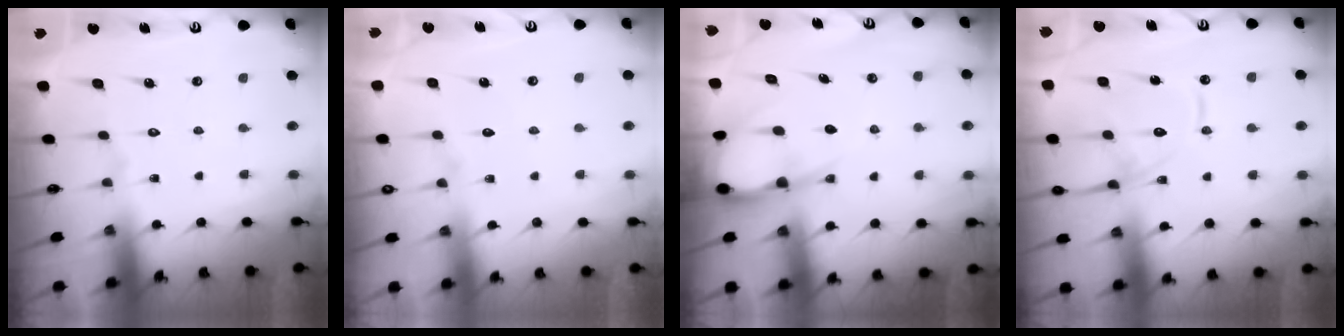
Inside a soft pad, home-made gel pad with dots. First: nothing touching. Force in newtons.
{"total": 2.7, "press": 2.6, "slide": 0.5}
{"total": 7.4, "press": 7.3, "slide": 1.0}
{"total": 15.5, "press": 15.4, "slide": 1.4}